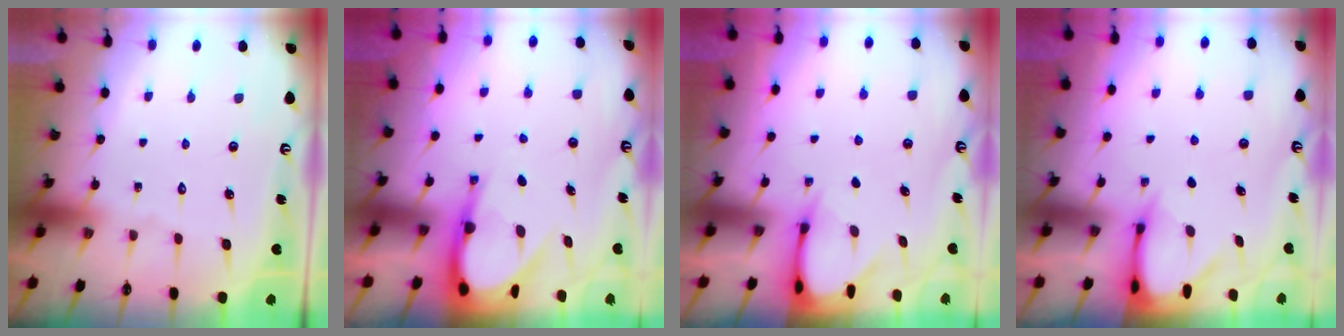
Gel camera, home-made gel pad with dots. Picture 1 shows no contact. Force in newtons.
{"total": 8.5, "press": 8.4, "slide": 1.0}
{"total": 3.4, "press": 3.4, "slide": 0.3}
{"total": 3.3, "press": 3.2, "slide": 0.3}